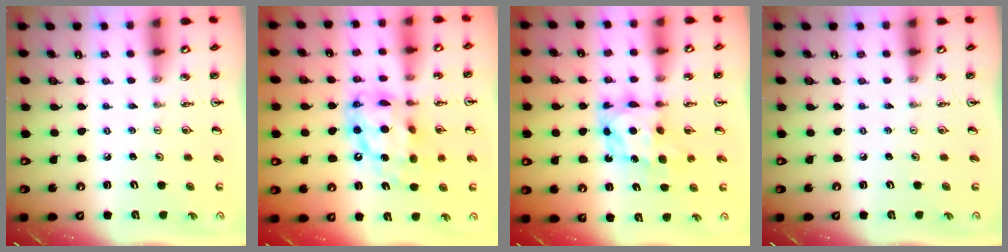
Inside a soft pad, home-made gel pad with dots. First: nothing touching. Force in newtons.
{"total": 15.9, "press": 15.9, "slide": 1.4}
{"total": 6.9, "press": 6.9, "slide": 0.6}
{"total": 0.0}